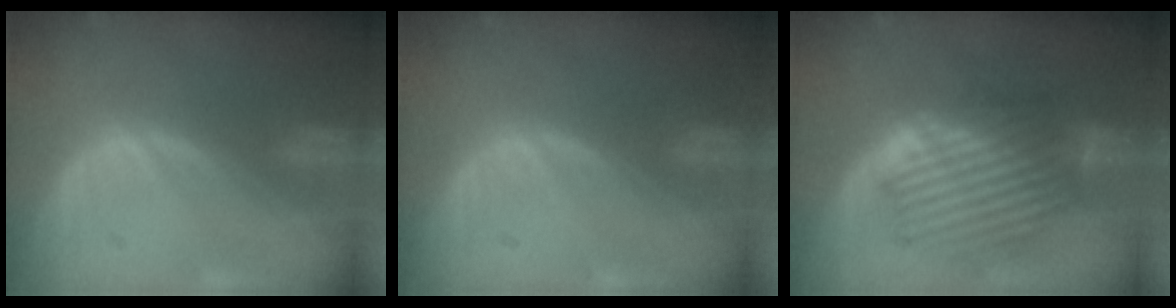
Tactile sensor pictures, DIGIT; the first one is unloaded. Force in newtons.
{"total": 0.0}
{"total": 8.5, "press": 8.3, "slide": 2.0}